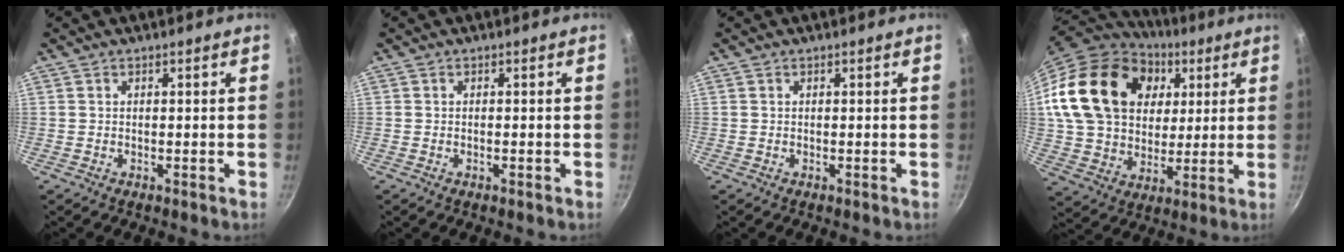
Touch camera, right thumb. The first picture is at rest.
{"total": 0.6, "force": [-0.3, 0.1, 0.5], "torque": [-0.010, 0.003, -0.007]}
{"total": 0.0}
{"total": 26.2, "force": [8.1, 19.4, 15.7], "torque": [-0.265, 0.005, 0.145]}